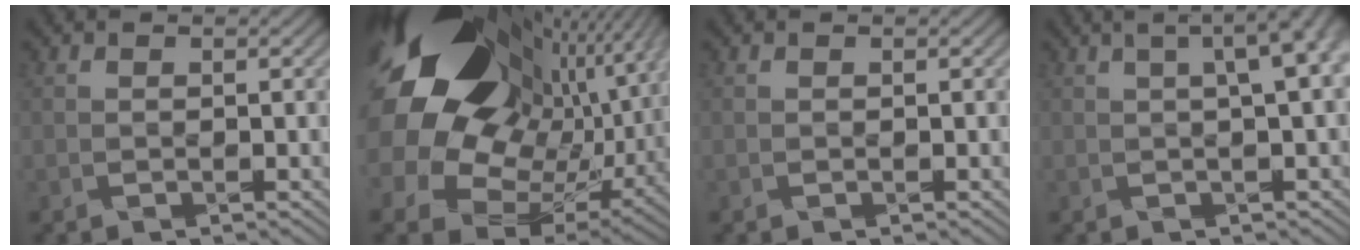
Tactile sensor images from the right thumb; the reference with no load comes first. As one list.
[{"total": 24.2, "force": [8.5, 17.5, 14.3], "torque": [-0.354, 0.002, 0.157]}, {"total": 0.0}, {"total": 7.0, "force": [1.8, 2.2, 6.4], "torque": [-0.057, 0.033, 0.013]}]